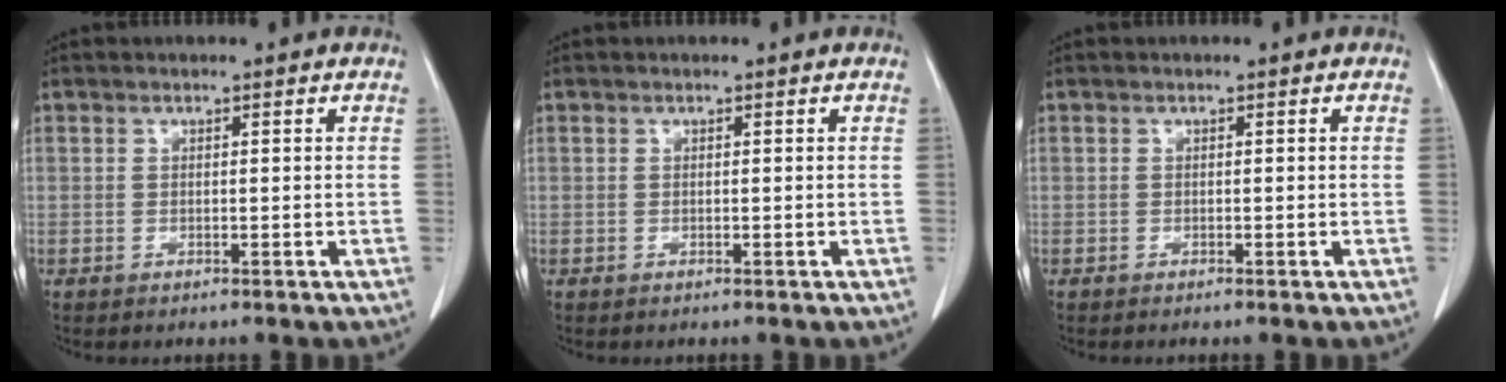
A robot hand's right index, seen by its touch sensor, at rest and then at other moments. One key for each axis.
{"total": 0.0}
{"total": 0.0}